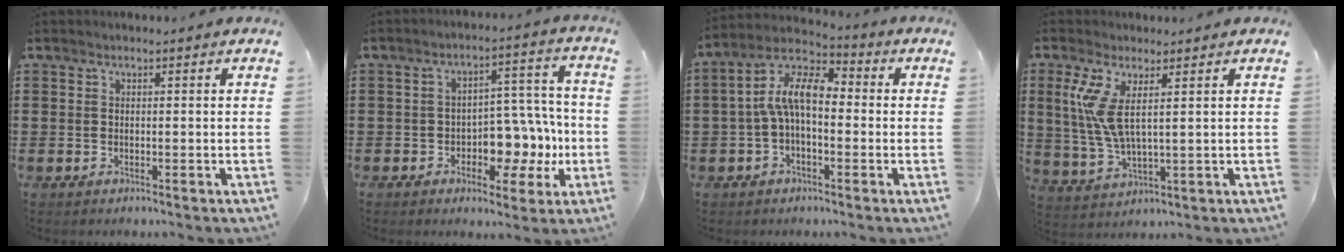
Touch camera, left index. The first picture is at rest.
{"total": 6.6, "force": [-1.7, 4.7, 4.3], "torque": [-0.075, 0.008, -0.032]}
{"total": 8.7, "force": [0.4, 3.8, 7.9], "torque": [-0.188, -0.010, -0.006]}
{"total": 7.5, "force": [2.9, 1.9, 6.6], "torque": [-0.165, -0.013, 0.043]}